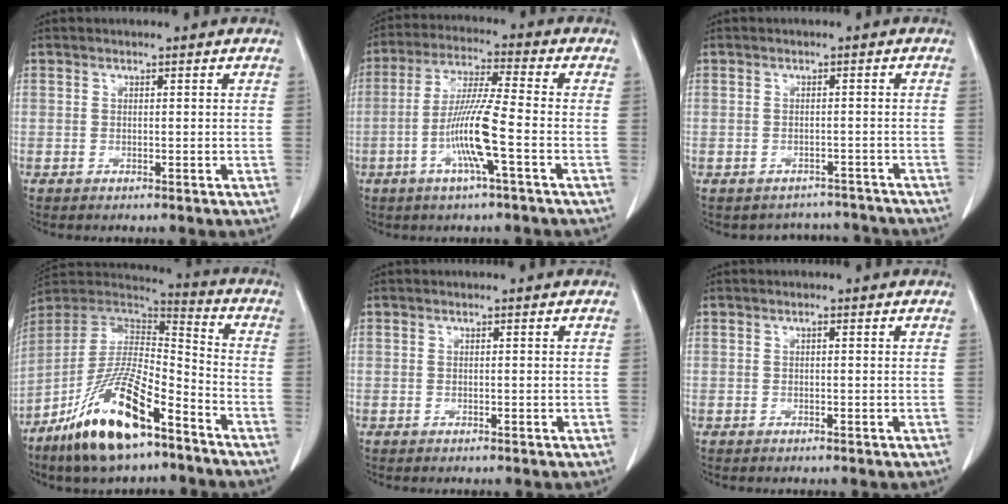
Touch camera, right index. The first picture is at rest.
{"total": 10.0, "force": [-3.1, -0.3, 9.5], "torque": [-0.186, -0.005, -0.063]}
{"total": 5.1, "force": [-4.5, 2.1, -1.0], "torque": [0.018, 0.027, -0.051]}
{"total": 18.4, "force": [-11.6, 4.6, 13.5], "torque": [-0.271, -0.013, -0.212]}
{"total": 0.0}
{"total": 0.0}